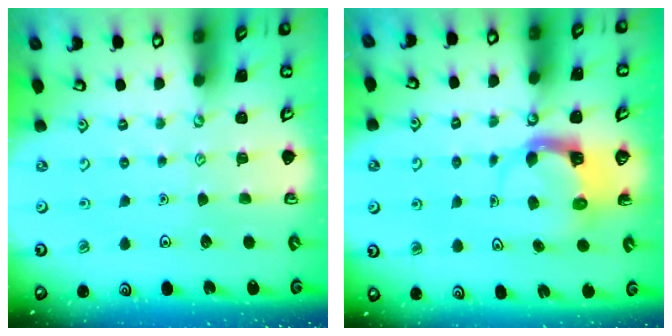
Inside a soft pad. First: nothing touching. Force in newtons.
{"total": 4.4, "press": 4.4, "slide": 0.3}